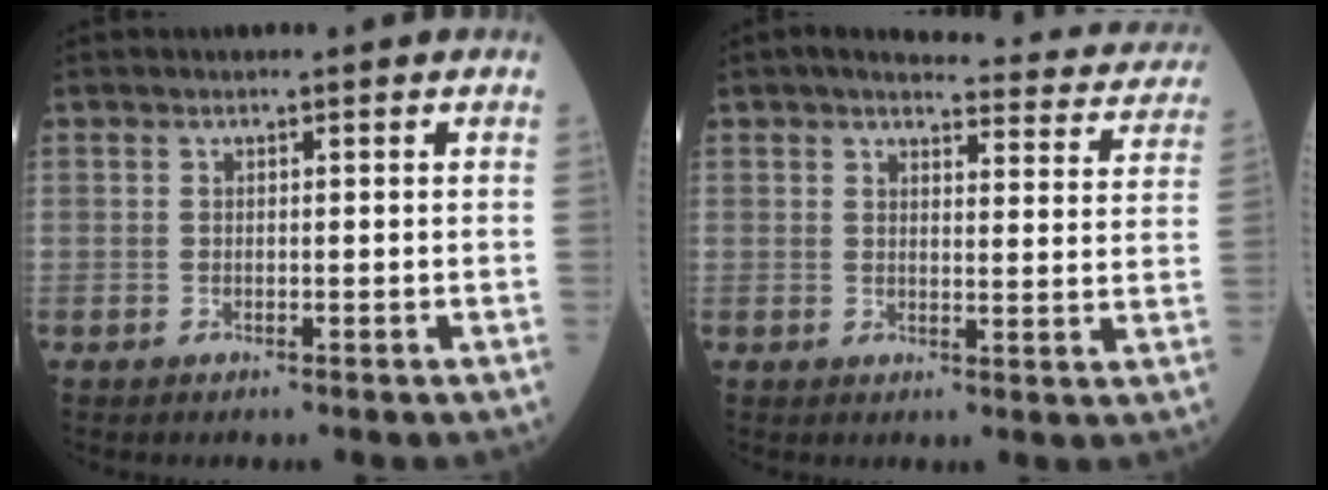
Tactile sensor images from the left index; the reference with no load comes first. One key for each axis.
{"total": 17.5, "fx": 16.5, "fy": 3.4, "fz": 4.9, "tx": -0.033, "ty": -0.030, "tz": 0.172}